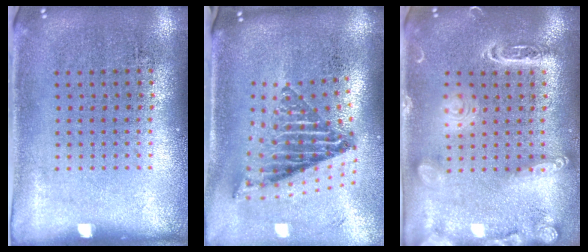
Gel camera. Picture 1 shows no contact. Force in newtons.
{"total": 2.1, "press": 1.5, "slide": 1.6}
{"total": 2.0, "press": 1.9, "slide": 0.1}